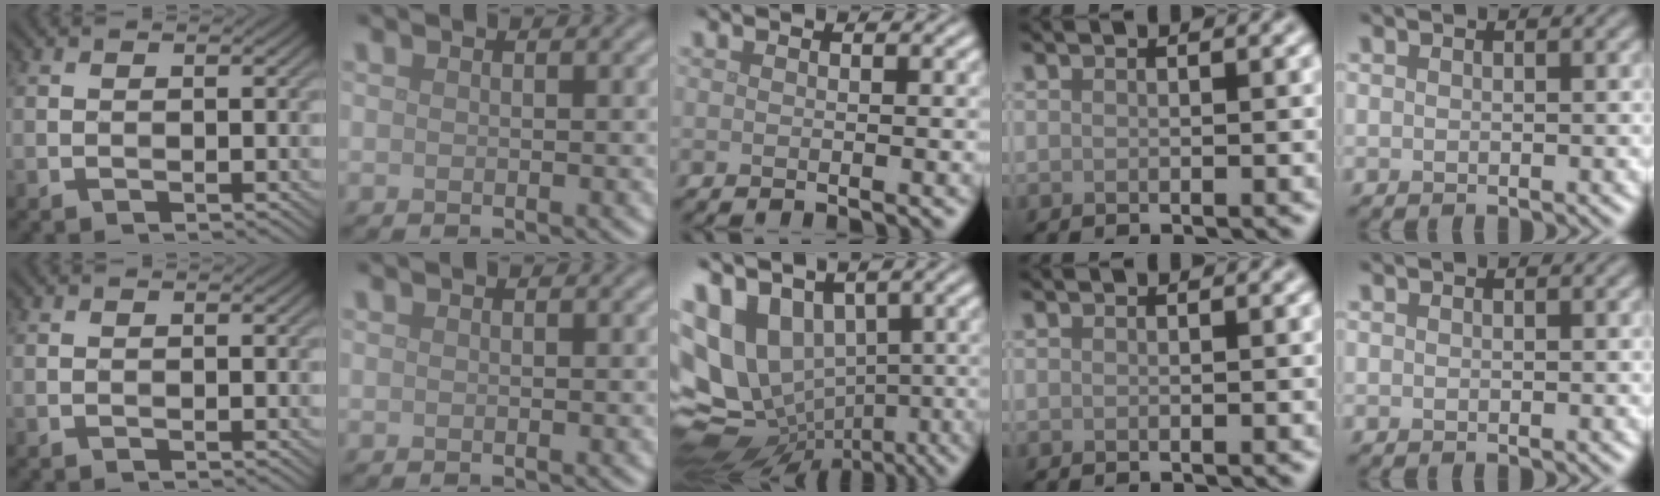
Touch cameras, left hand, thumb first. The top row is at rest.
{"middle": {"total": 11.3, "force": [1.4, 9.1, 6.6], "torque": [-0.136, -0.015, 0.051]}}